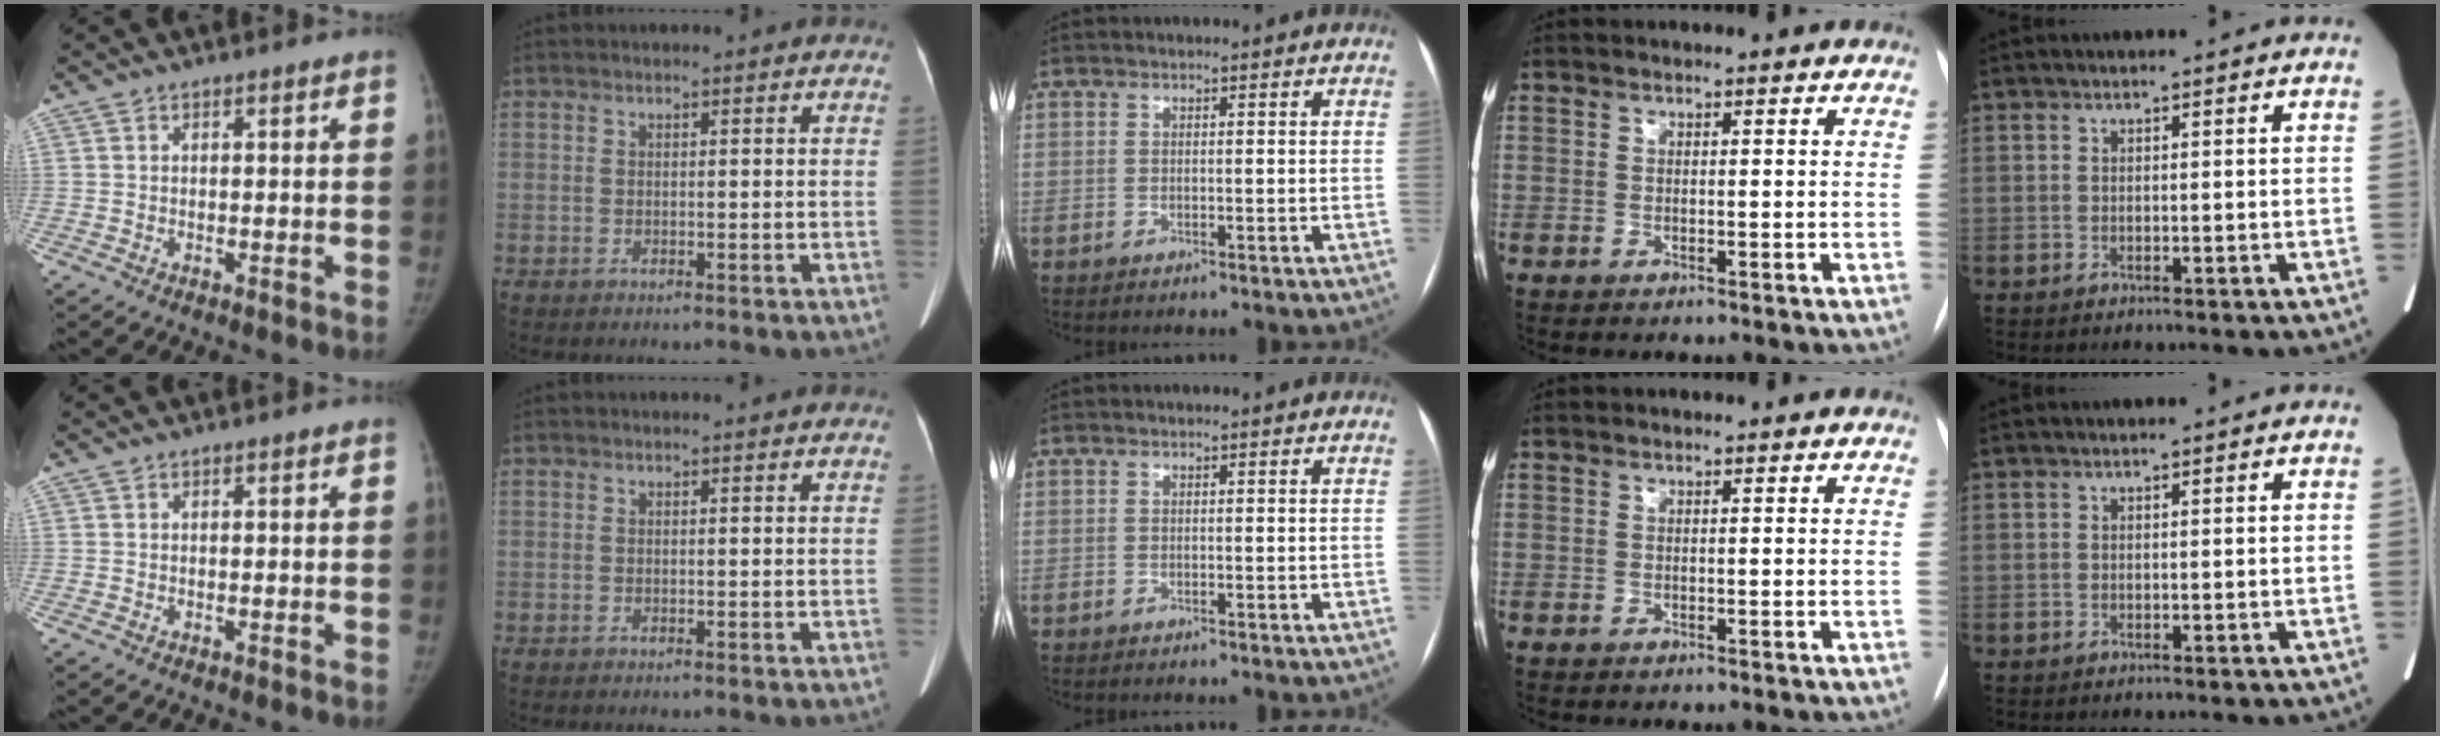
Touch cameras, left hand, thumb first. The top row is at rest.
{"index": {"total": 1.2, "force": [1.1, 0.2, 0.5], "torque": [-0.003, 0.002, 0.009]}}